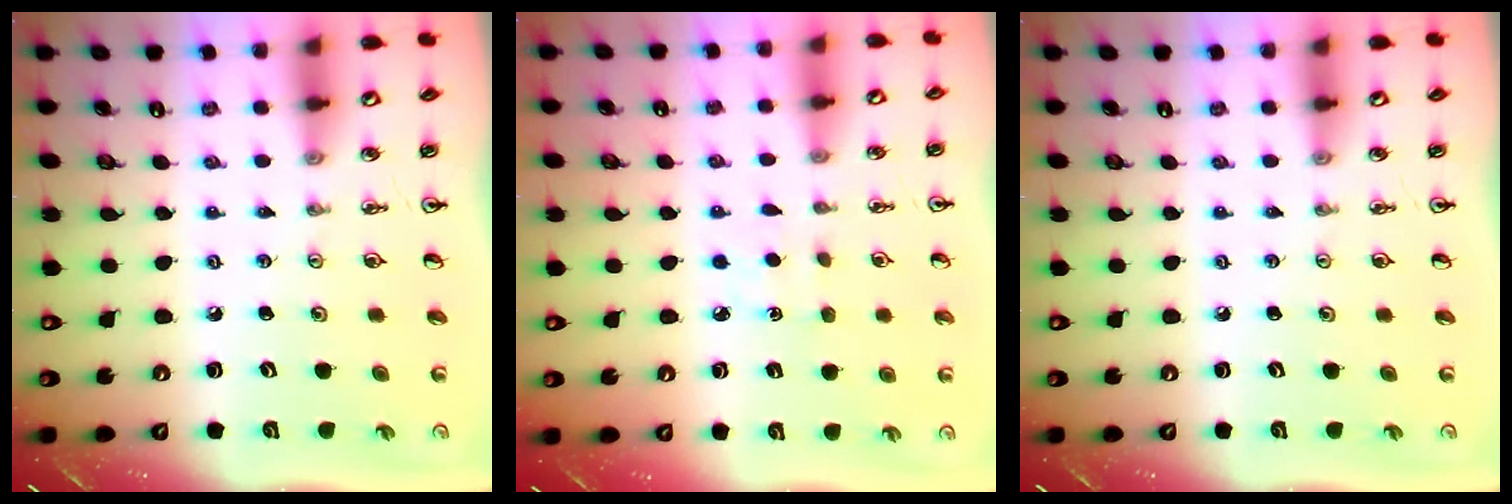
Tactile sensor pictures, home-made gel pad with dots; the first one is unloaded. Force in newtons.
{"total": 2.4, "press": 2.4, "slide": 0.3}
{"total": 0.0}